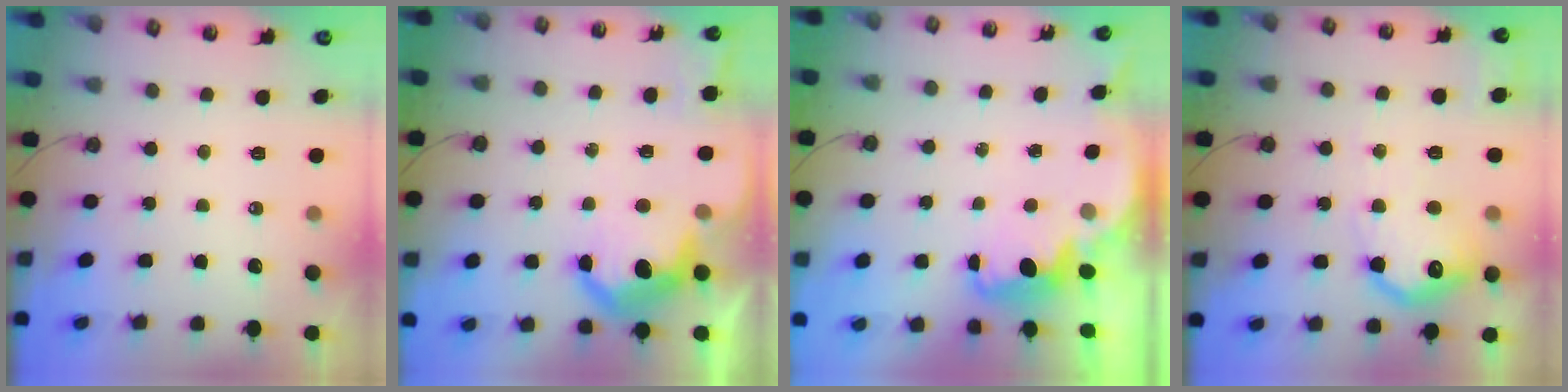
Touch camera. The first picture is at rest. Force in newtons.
{"total": 11.7, "press": 11.6, "slide": 0.9}
{"total": 2.2, "press": 2.1, "slide": 0.6}
{"total": 17.5, "press": 17.4, "slide": 1.2}